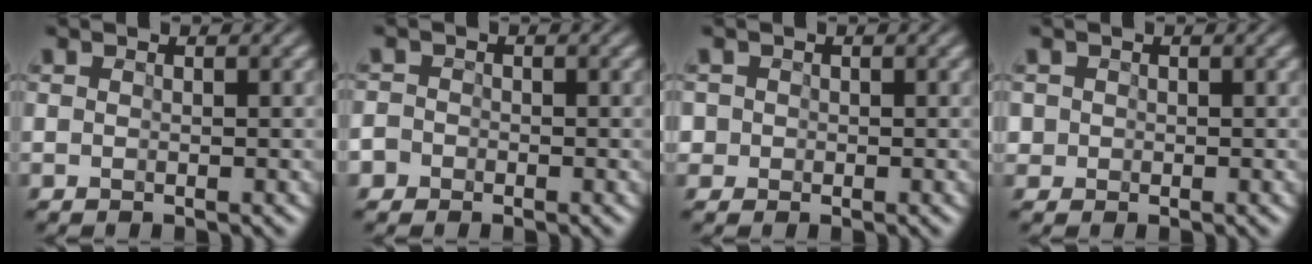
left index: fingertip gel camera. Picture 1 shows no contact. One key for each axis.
{"total": 3.6, "fx": -2.4, "fy": 2.6, "fz": 0.4, "tx": -0.014, "ty": -0.001, "tz": -0.053}
{"total": 3.2, "fx": -0.1, "fy": 3.1, "fz": 0.7, "tx": -0.021, "ty": 0.028, "tz": -0.016}
{"total": 2.5, "fx": 0.1, "fy": 2.4, "fz": 0.6, "tx": -0.014, "ty": 0.027, "tz": -0.004}